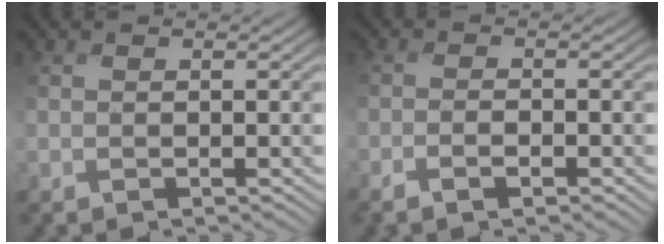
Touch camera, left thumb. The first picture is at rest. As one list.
[{"total": 1.9, "force": [-1.4, 0.0, 1.3], "torque": [-0.025, 0.005, -0.029]}]